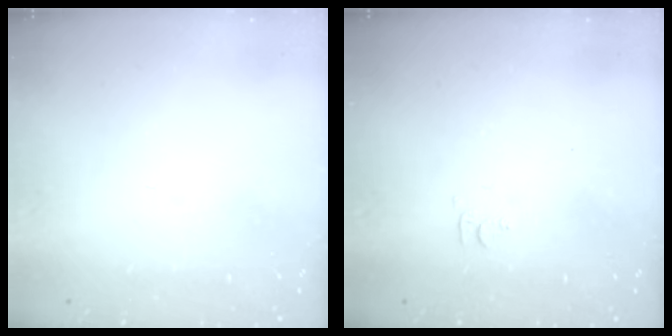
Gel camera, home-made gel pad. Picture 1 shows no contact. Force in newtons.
{"total": 4.6, "press": 4.6, "slide": 0.6}